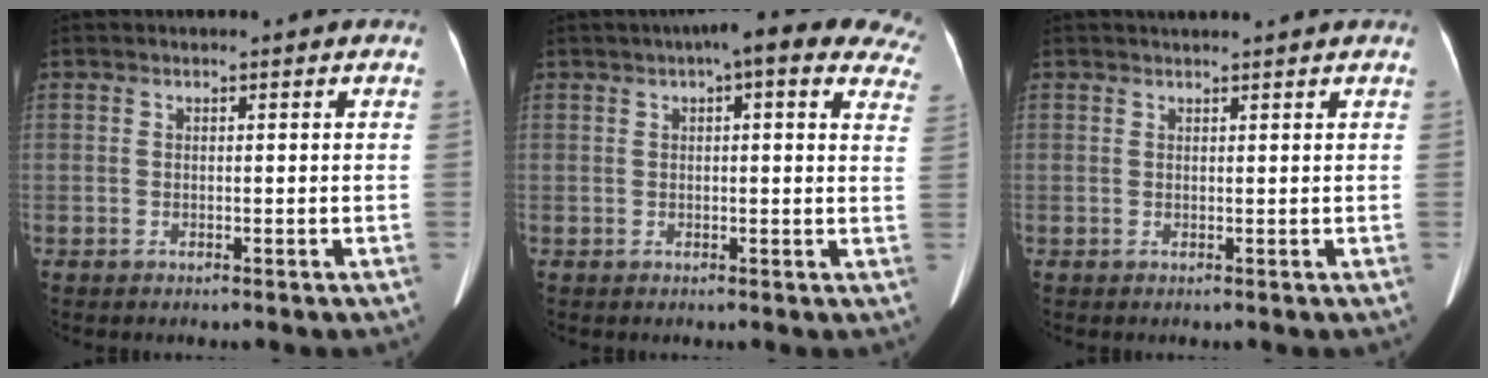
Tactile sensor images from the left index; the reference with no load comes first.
{"total": 14.8, "force": [10.8, 3.6, 9.4], "torque": [-0.104, 0.028, 0.106]}
{"total": 2.9, "force": [2.7, -0.3, 0.9], "torque": [-0.014, 0.021, 0.038]}